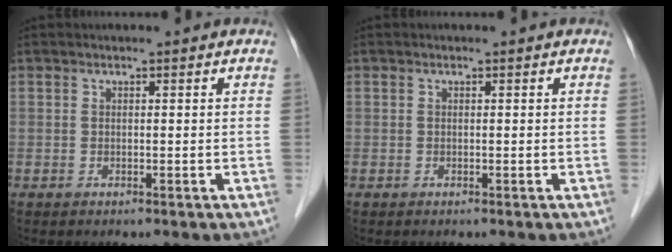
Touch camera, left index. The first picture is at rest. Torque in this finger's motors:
{"motor_torque": [0.03, 0.01, 0.00, 0.00]}